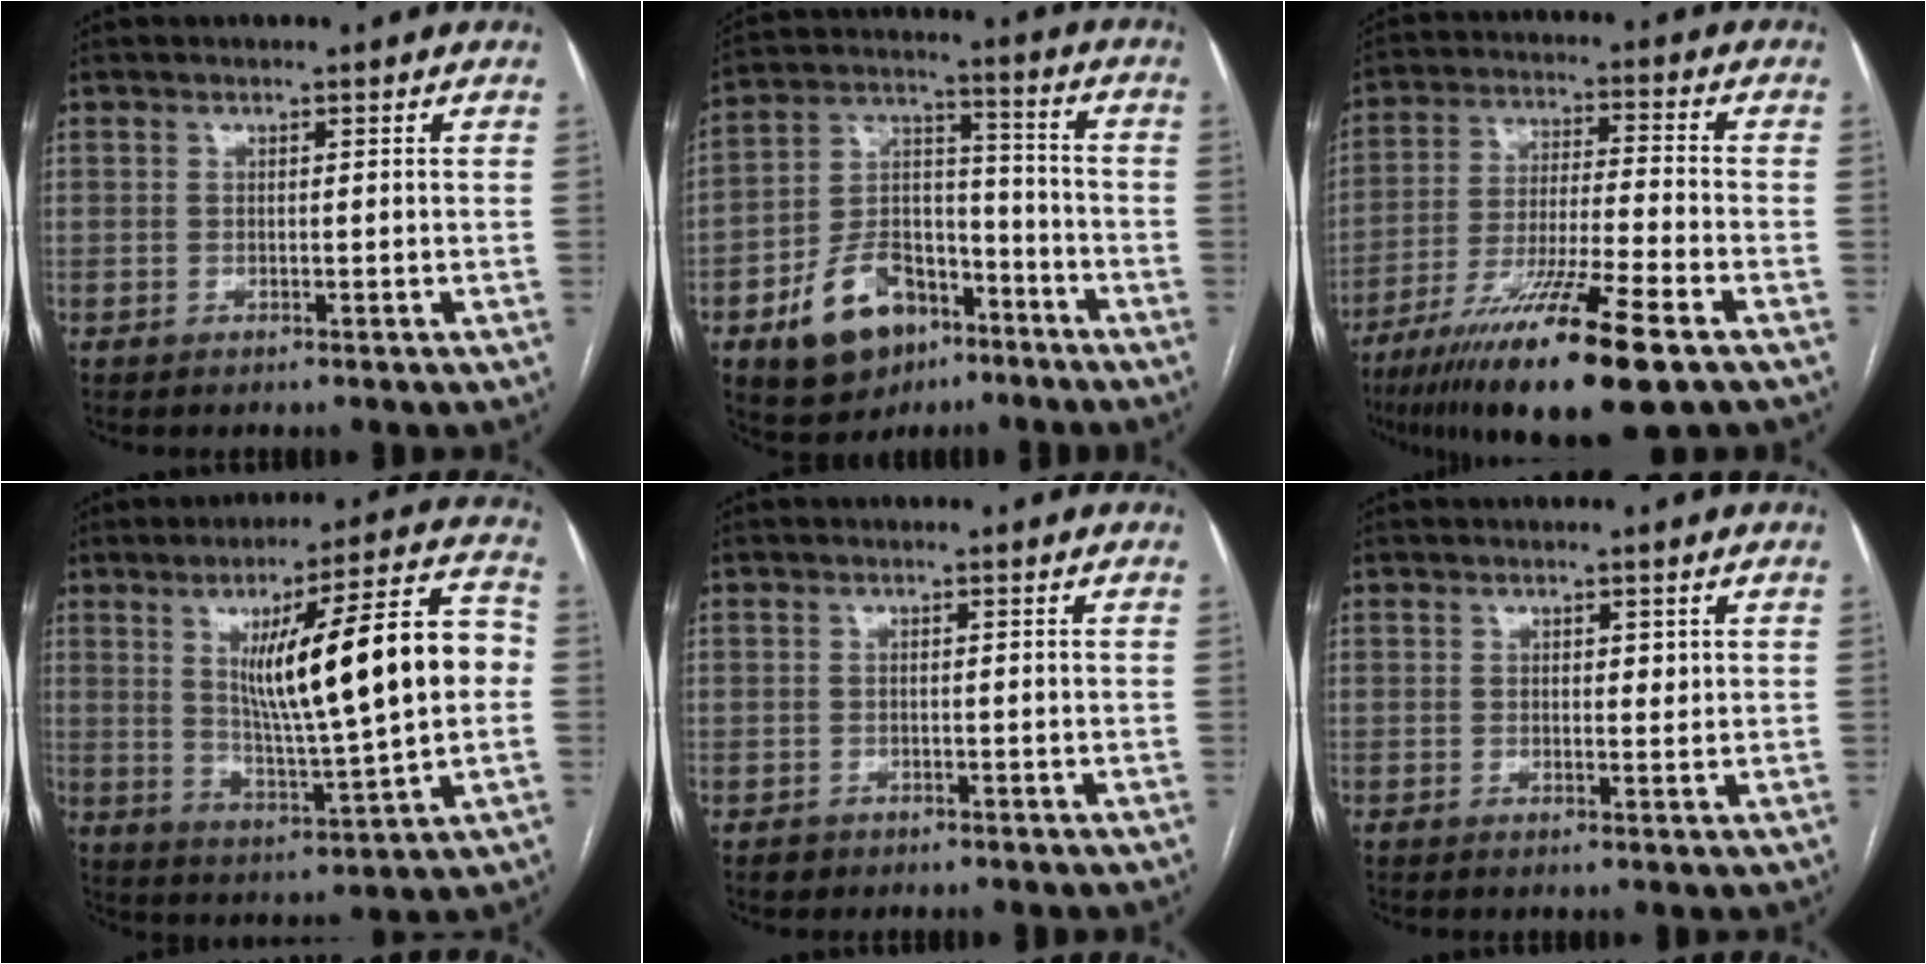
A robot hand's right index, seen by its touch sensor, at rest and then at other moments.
{"total": 14.4, "force": [-8.0, 8.5, 8.4], "torque": [-0.158, 0.022, -0.131]}
{"total": 17.8, "force": [-10.9, 0.7, 14.1], "torque": [-0.244, -0.045, -0.189]}
{"total": 19.7, "force": [2.3, 2.0, 19.4], "torque": [-0.298, 0.020, 0.038]}
{"total": 1.5, "force": [-0.9, 1.2, -0.1], "torque": [-0.003, 0.005, -0.013]}
{"total": 1.7, "force": [0.6, 0.9, 1.3], "torque": [-0.016, -0.001, 0.008]}